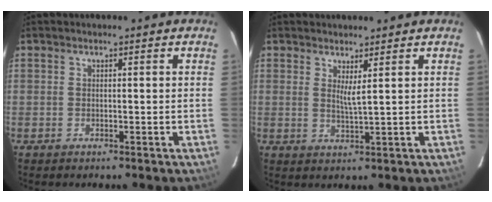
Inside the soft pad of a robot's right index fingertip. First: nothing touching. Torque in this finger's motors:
{"motor_torque": [-0.01, 0.06, 0.02, 0.04]}